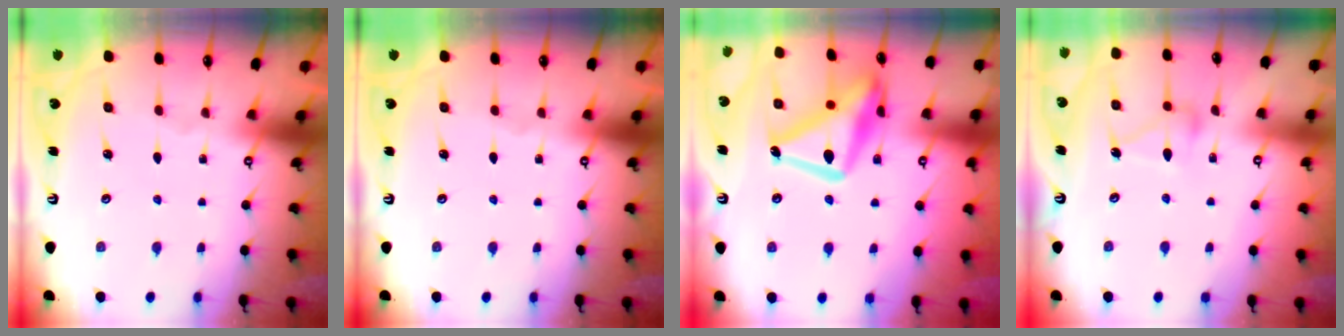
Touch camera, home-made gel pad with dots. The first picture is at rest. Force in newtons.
{"total": 0.0}
{"total": 18.6, "press": 18.5, "slide": 1.6}
{"total": 9.5, "press": 9.4, "slide": 0.5}